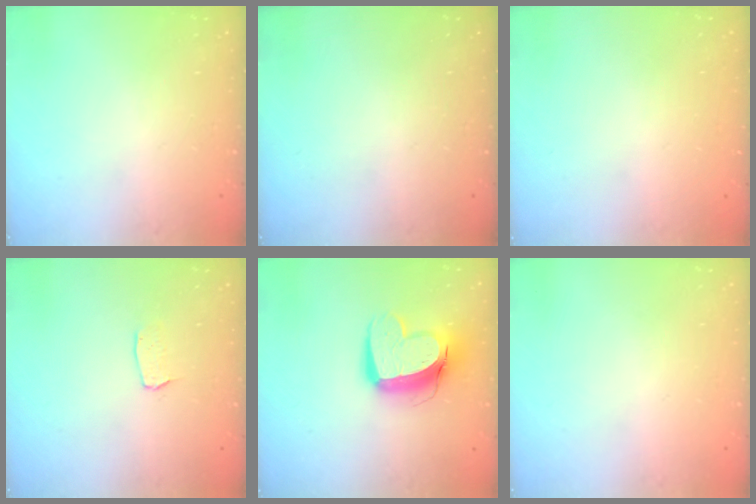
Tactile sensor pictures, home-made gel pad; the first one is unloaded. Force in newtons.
{"total": 0.0}
{"total": 0.0}
{"total": 2.9, "press": 2.9, "slide": 0.2}
{"total": 13.5, "press": 13.4, "slide": 1.4}
{"total": 0.0}